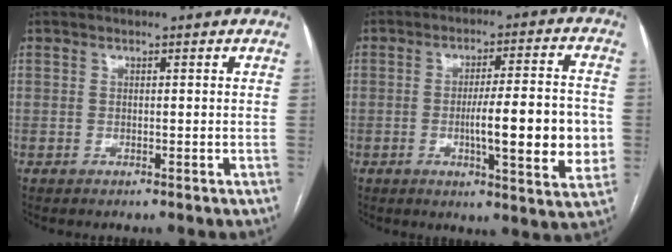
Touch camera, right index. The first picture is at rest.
{"total": 13.4, "force": [-2.0, 1.5, 13.2], "torque": [-0.193, 0.000, -0.026]}